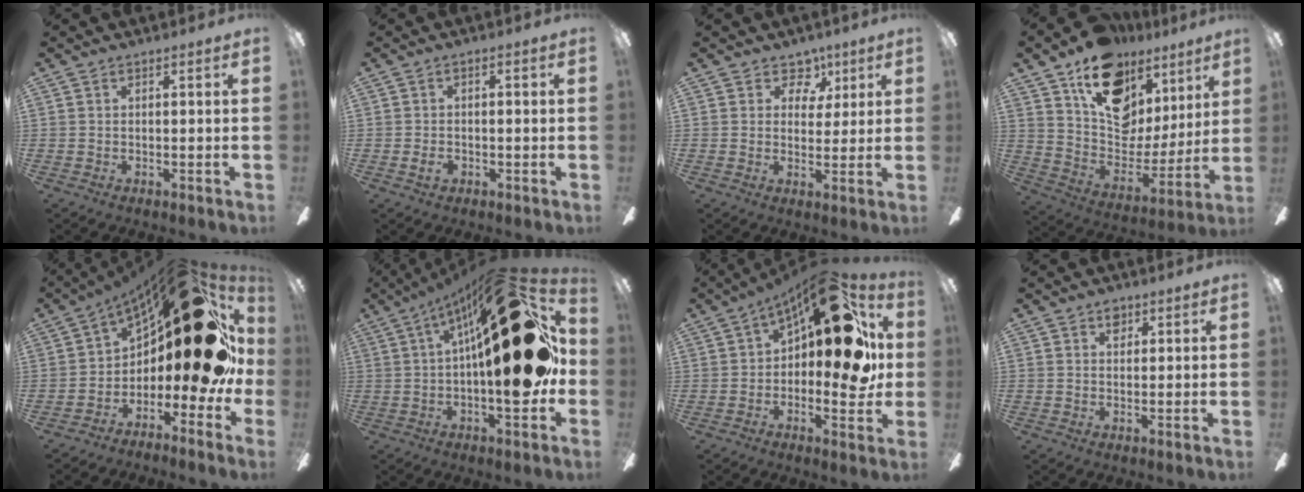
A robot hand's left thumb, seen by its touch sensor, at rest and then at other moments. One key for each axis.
{"total": 2.3, "fx": -0.8, "fy": 1.4, "fz": 1.6, "tx": -0.027, "ty": 0.006, "tz": -0.014}
{"total": 6.8, "fx": 3.7, "fy": 5.2, "fz": 2.4, "tx": -0.016, "ty": -0.020, "tz": 0.063}
{"total": 16.8, "fx": 10.9, "fy": 10.4, "fz": 7.3, "tx": -0.114, "ty": -0.077, "tz": 0.198}
{"total": 23.9, "fx": 8.3, "fy": 9.5, "fz": 20.3, "tx": -0.283, "ty": -0.064, "tz": 0.148}
{"total": 32.4, "fx": 7.4, "fy": 9.8, "fz": 30.0, "tx": -0.422, "ty": -0.069, "tz": 0.127}
{"total": 20.6, "fx": 7.2, "fy": 9.4, "fz": 16.8, "tx": -0.221, "ty": -0.032, "tz": 0.117}
{"total": 2.5, "fx": 1.4, "fy": 1.7, "fz": 1.2, "tx": 0.000, "ty": -0.006, "tz": 0.020}